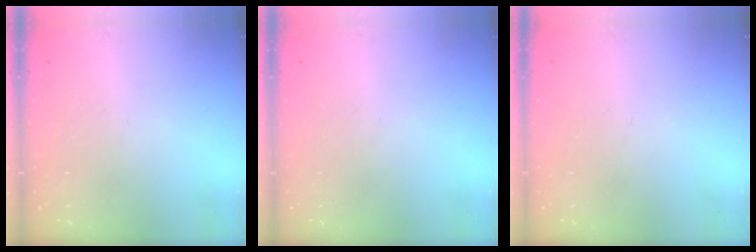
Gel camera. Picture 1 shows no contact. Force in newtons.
{"total": 0.0}
{"total": 1.5, "press": 1.5, "slide": 0.1}